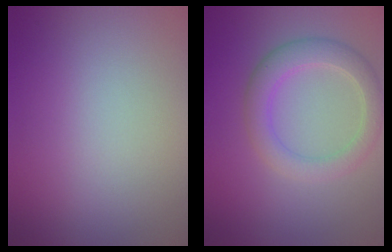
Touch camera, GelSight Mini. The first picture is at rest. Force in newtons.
{"total": 3.5, "press": 3.5, "slide": 0.1}